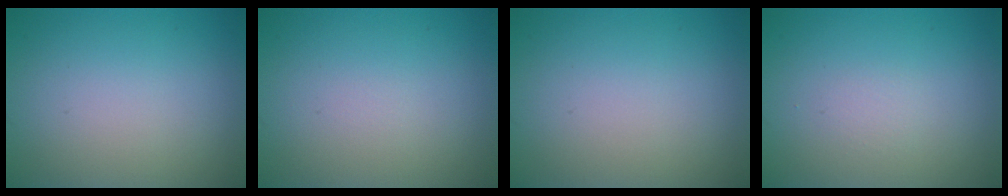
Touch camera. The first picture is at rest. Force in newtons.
{"total": 0.0}
{"total": 0.0}
{"total": 0.0}